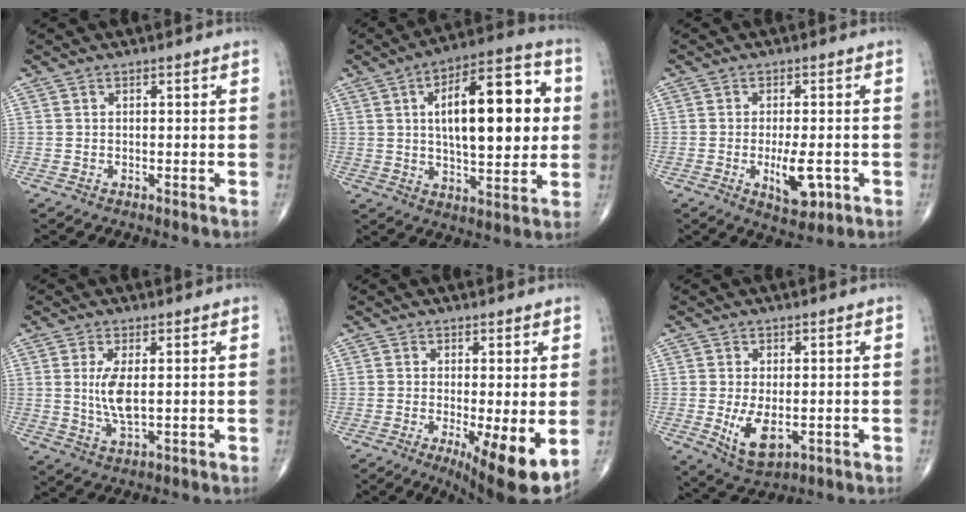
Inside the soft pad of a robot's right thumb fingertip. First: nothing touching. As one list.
[{"total": 21.3, "force": [3.4, 8.5, 19.2], "torque": [-0.260, 0.009, 0.046]}, {"total": 6.8, "force": [-2.0, 2.7, 6.0], "torque": [-0.089, -0.006, -0.023]}, {"total": 5.8, "force": [0.7, 1.9, 5.4], "torque": [-0.117, -0.015, 0.019]}, {"total": 11.4, "force": [-2.7, 3.0, 10.6], "torque": [-0.159, -0.027, -0.035]}, {"total": 7.2, "force": [-1.3, 3.8, 6.0], "torque": [-0.104, -0.016, -0.010]}]